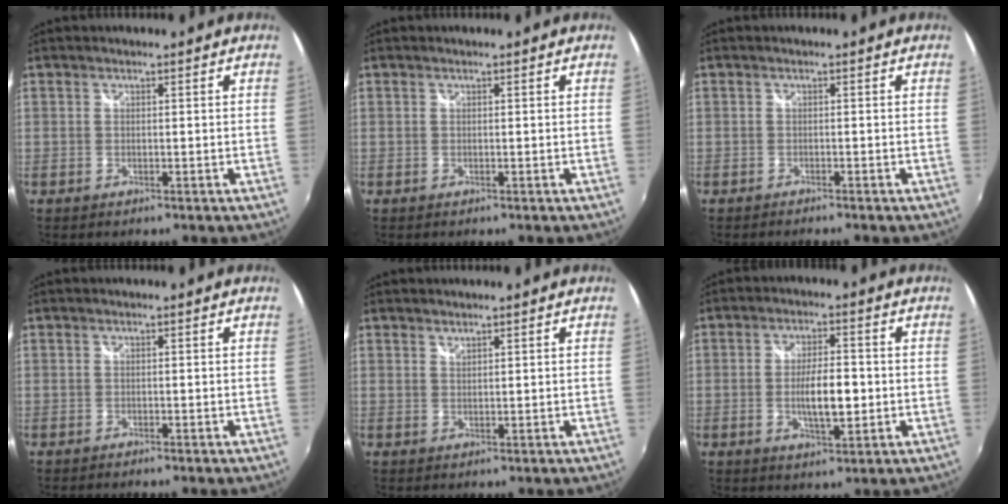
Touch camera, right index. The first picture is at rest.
{"total": 0.0}
{"total": 1.7, "force": [-1.5, 0.1, 0.6], "torque": [-0.019, -0.011, -0.028]}
{"total": 0.7, "force": [-0.7, 0.1, 0.3], "torque": [-0.006, -0.004, -0.013]}
{"total": 0.9, "force": [0.8, 0.2, 0.2], "torque": [-0.003, 0.000, 0.015]}
{"total": 7.5, "force": [-1.1, 2.4, 7.0], "torque": [-0.130, -0.004, -0.017]}